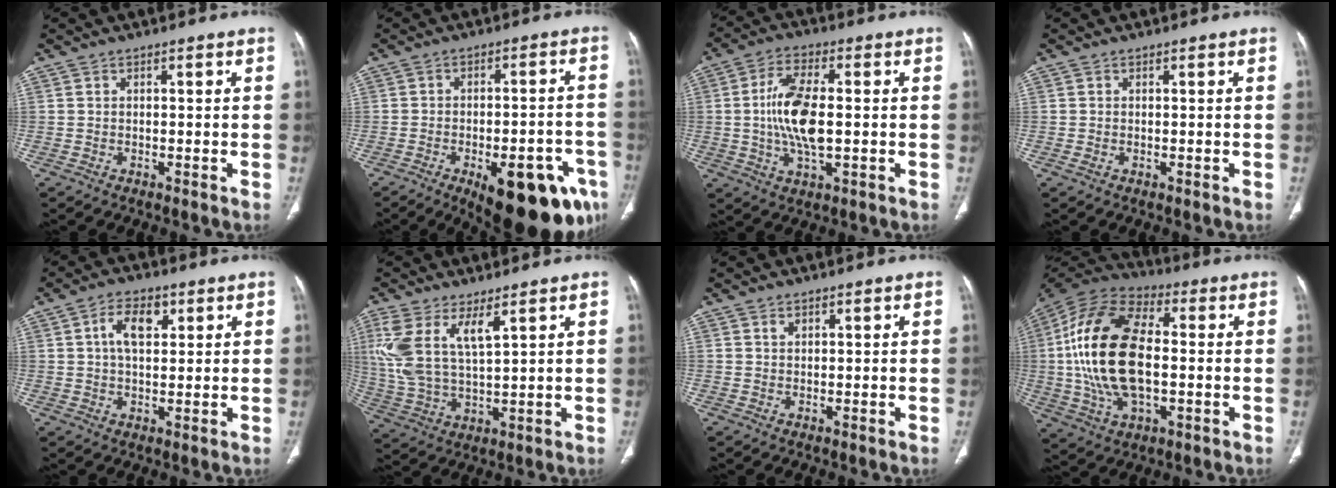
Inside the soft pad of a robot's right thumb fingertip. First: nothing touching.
{"total": 20.6, "force": [-9.8, 7.9, 16.3], "torque": [-0.148, 0.039, -0.119]}
{"total": 11.8, "force": [-0.1, 5.0, 10.6], "torque": [-0.214, 0.002, -0.003]}
{"total": 0.7, "force": [-0.2, 0.4, 0.5], "torque": [-0.014, 0.004, -0.002]}
{"total": 6.4, "force": [2.2, 3.6, 4.8], "torque": [-0.073, 0.002, 0.036]}
{"total": 11.5, "force": [5.4, 4.3, 9.2], "torque": [-0.209, -0.018, 0.119]}
{"total": 0.8, "force": [0.5, 0.5, 0.3], "torque": [-0.001, -0.002, 0.009]}
{"total": 23.0, "force": [-0.1, 12.3, 19.4], "torque": [-0.391, 0.013, -0.003]}